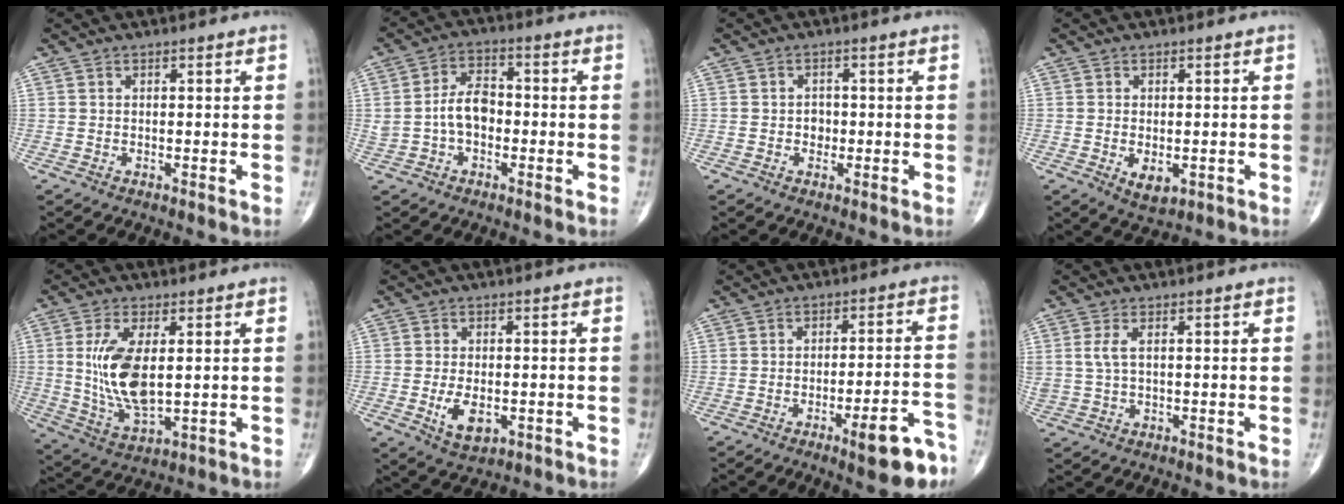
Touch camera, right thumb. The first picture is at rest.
{"total": 7.4, "force": [-0.9, 4.8, 5.5], "torque": [-0.094, 0.026, -0.020]}
{"total": 2.1, "force": [-0.3, 1.8, 1.0], "torque": [-0.002, 0.006, -0.006]}
{"total": 3.9, "force": [-0.9, 2.2, 3.1], "torque": [-0.045, -0.008, -0.006]}
{"total": 12.1, "force": [1.6, 5.4, 10.7], "torque": [-0.216, -0.018, 0.042]}
{"total": 6.0, "force": [-1.5, 3.3, 4.8], "torque": [-0.077, -0.006, -0.017]}
{"total": 10.5, "force": [-6.1, 2.4, 8.2], "torque": [-0.094, 0.042, -0.078]}
{"total": 3.0, "force": [0.7, 1.2, 2.7], "torque": [-0.075, 0.005, 0.020]}